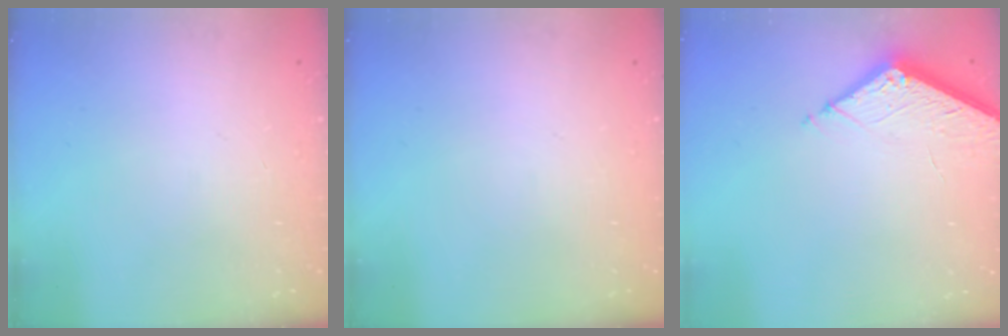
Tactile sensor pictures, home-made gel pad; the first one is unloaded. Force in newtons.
{"total": 0.0}
{"total": 5.4, "press": 5.4, "slide": 0.5}